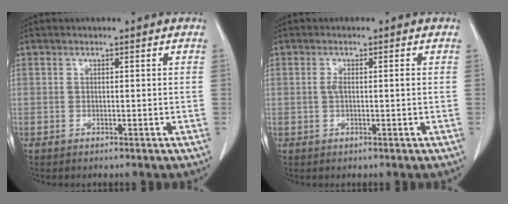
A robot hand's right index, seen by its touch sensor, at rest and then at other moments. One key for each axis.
{"total": 1.7, "fx": 0.0, "fy": 0.3, "fz": 1.7, "tx": -0.036, "ty": 0.001, "tz": 0.000}